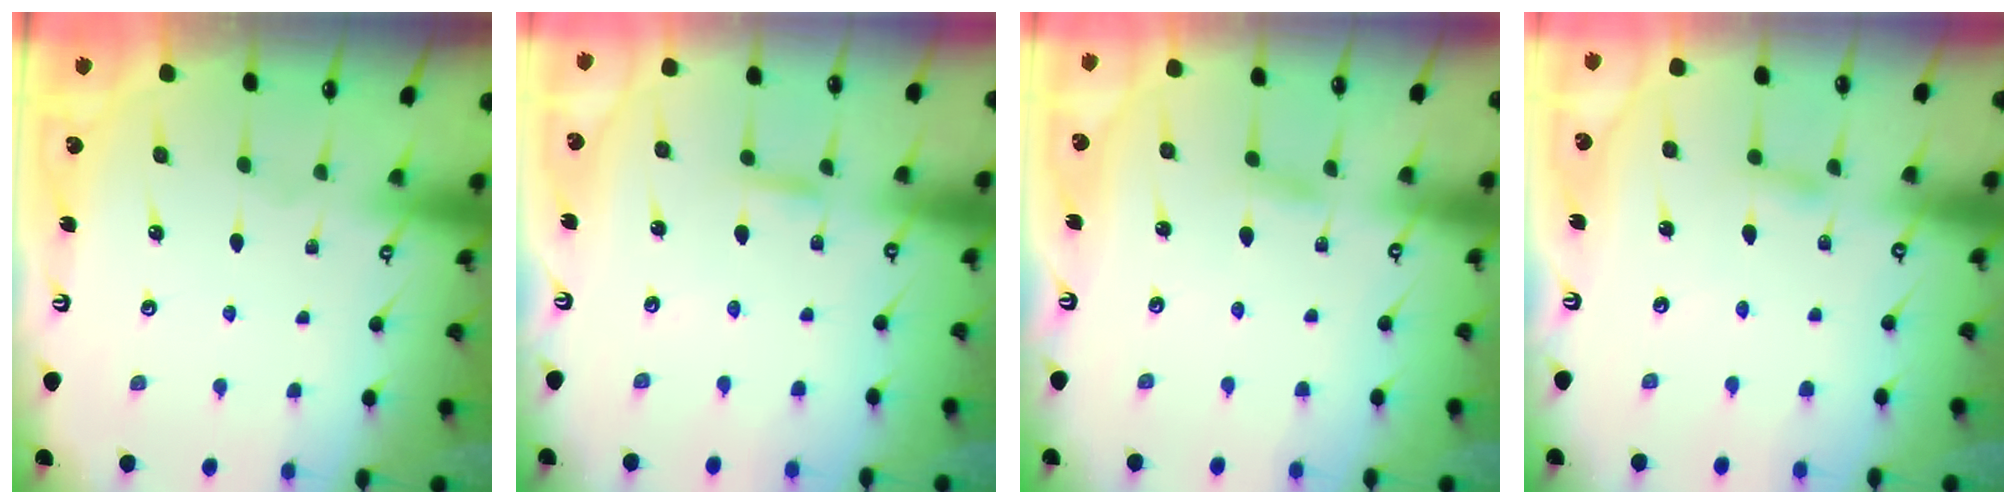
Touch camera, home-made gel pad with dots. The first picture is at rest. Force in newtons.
{"total": 2.4, "press": 2.4, "slide": 0.1}
{"total": 3.2, "press": 3.2, "slide": 0.4}
{"total": 3.5, "press": 3.5, "slide": 0.3}